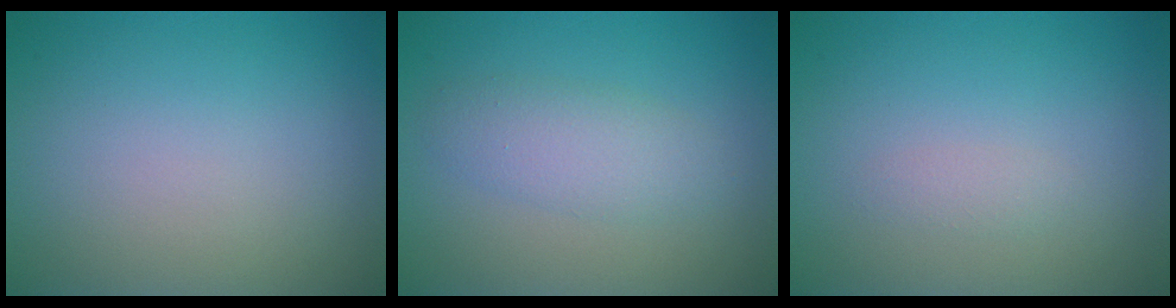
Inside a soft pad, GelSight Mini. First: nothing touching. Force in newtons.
{"total": 2.7, "press": 2.7, "slide": 0.0}
{"total": 0.8, "press": 0.8, "slide": 0.0}